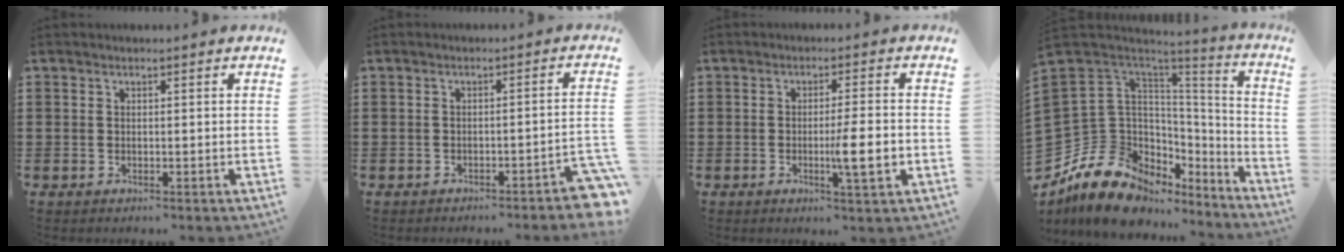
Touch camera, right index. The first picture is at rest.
{"total": 3.4, "force": [-2.7, 0.0, 2.0], "torque": [-0.033, -0.008, -0.055]}
{"total": 6.9, "force": [-1.4, 0.8, 6.7], "torque": [-0.100, -0.011, -0.025]}
{"total": 15.0, "force": [-8.2, 10.3, 7.1], "torque": [-0.173, -0.007, -0.137]}